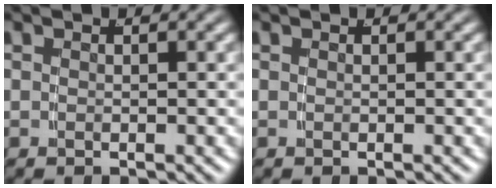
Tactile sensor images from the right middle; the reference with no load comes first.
{"total": 0.0}